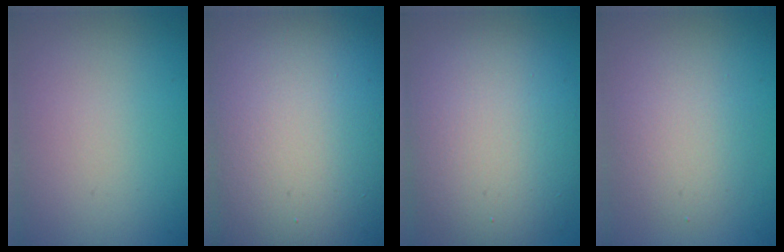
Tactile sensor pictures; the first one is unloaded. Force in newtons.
{"total": 24.2, "press": 24.2, "slide": 1.2}
{"total": 10.1, "press": 10.1, "slide": 0.8}
{"total": 2.9, "press": 2.9, "slide": 0.2}